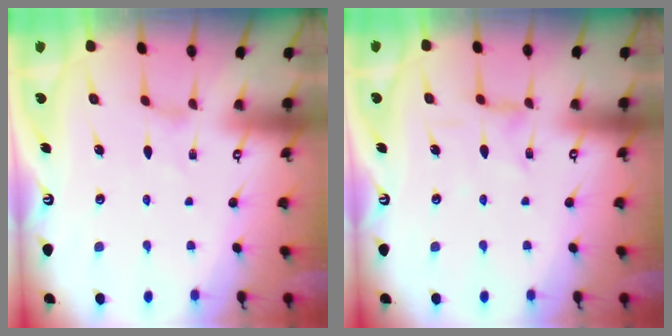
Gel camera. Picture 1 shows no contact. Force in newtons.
{"total": 2.2, "press": 2.2, "slide": 0.3}